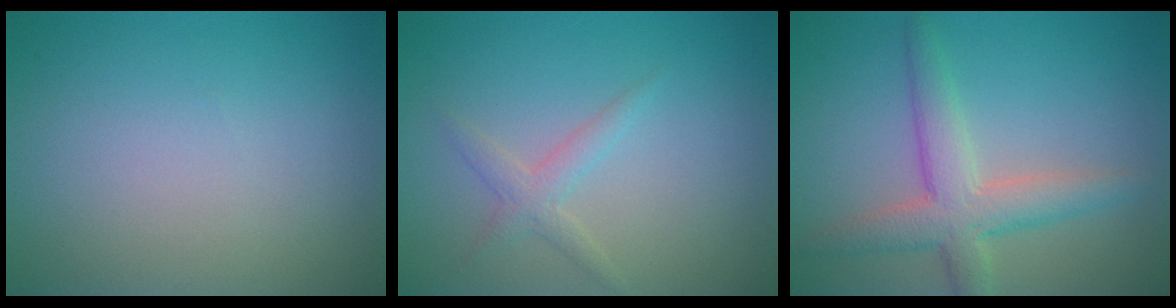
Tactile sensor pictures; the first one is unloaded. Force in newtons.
{"total": 1.7, "press": 1.7, "slide": 0.1}
{"total": 4.6, "press": 4.6, "slide": 0.4}